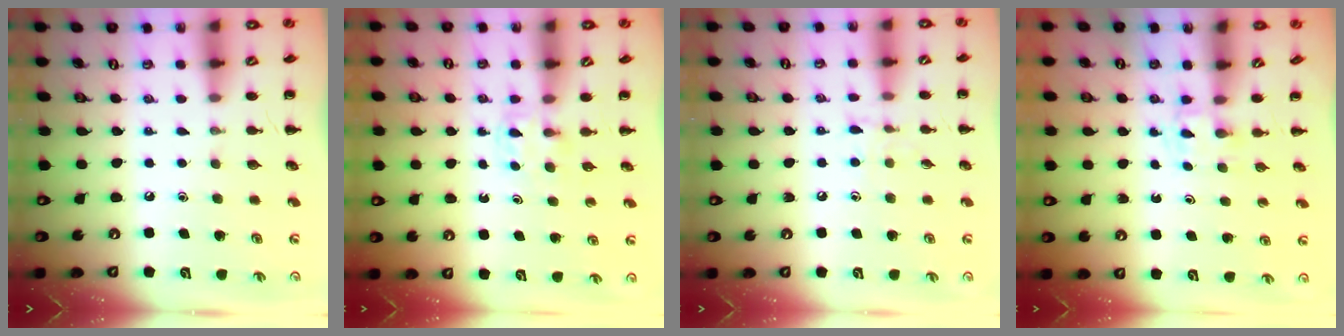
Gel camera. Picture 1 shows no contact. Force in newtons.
{"total": 3.0, "press": 2.8, "slide": 1.0}
{"total": 6.0, "press": 5.6, "slide": 2.1}
{"total": 2.2, "press": 1.9, "slide": 1.1}